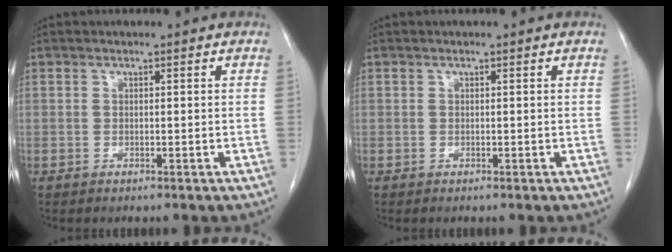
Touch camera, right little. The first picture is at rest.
{"total": 0.0}